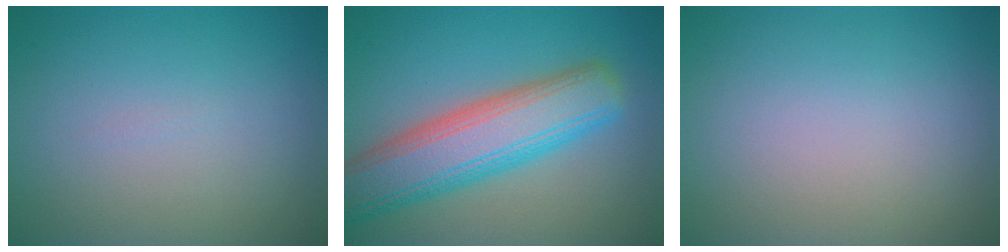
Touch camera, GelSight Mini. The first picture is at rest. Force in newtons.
{"total": 8.6, "press": 8.6, "slide": 0.4}
{"total": 0.0}